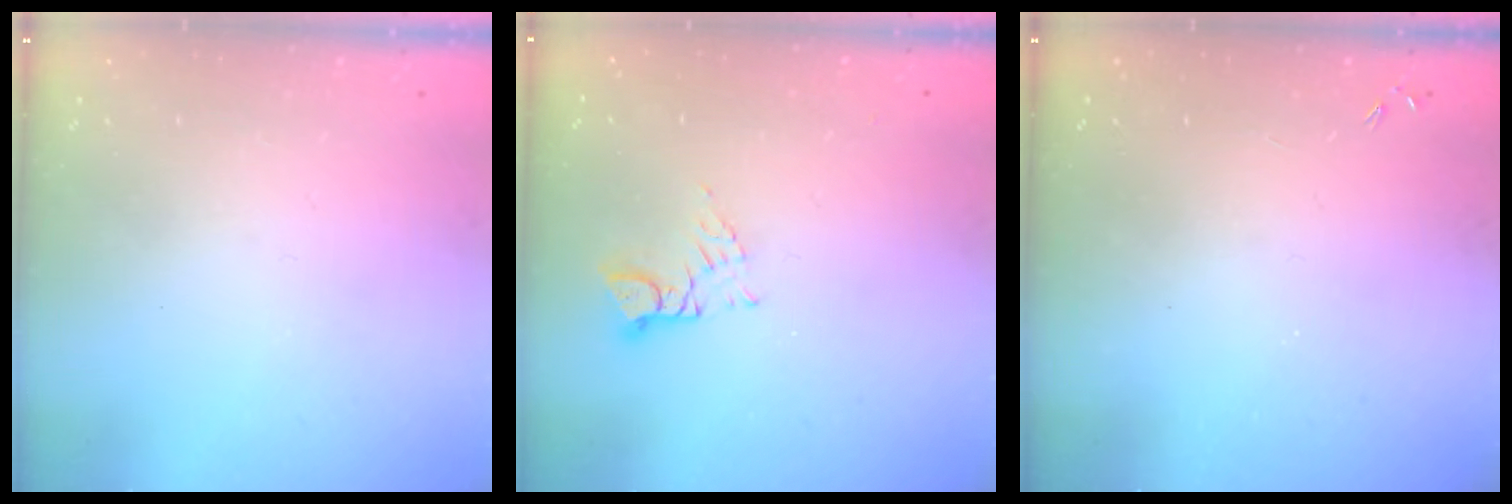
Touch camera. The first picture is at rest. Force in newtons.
{"total": 3.0, "press": 3.0, "slide": 0.4}
{"total": 0.0}